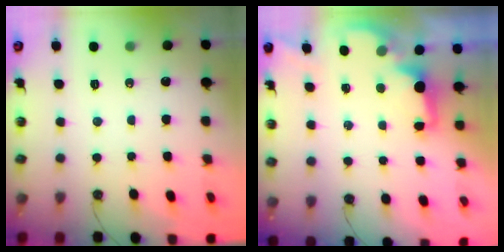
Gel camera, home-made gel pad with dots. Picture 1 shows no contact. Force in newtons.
{"total": 2.0, "press": 1.9, "slide": 0.8}